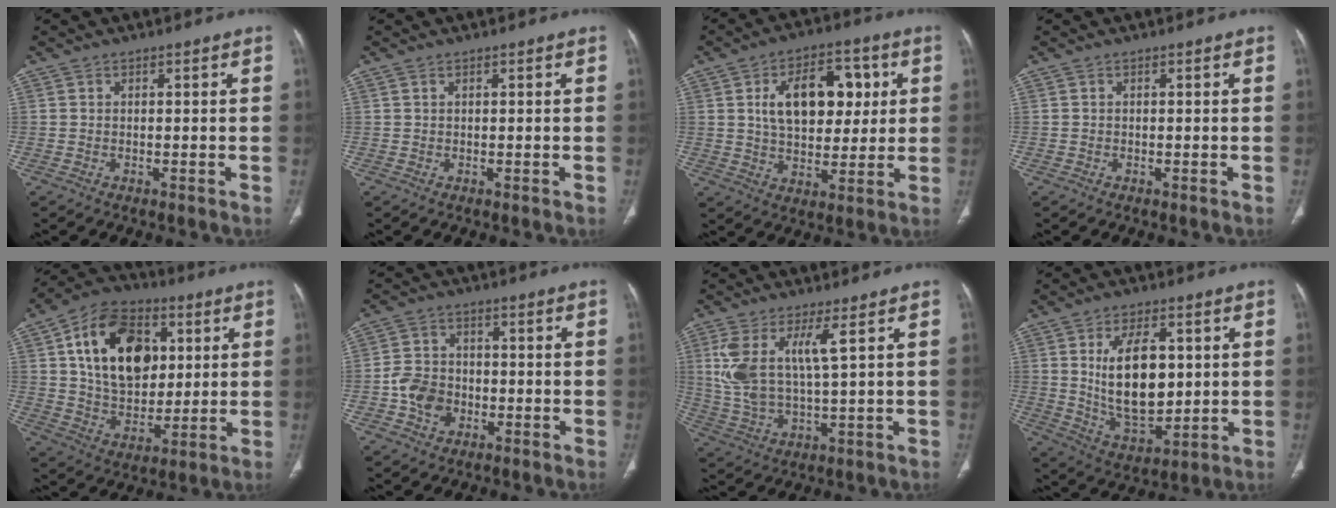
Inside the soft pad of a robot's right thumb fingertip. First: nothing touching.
{"total": 0.0}
{"total": 15.4, "force": [3.6, 9.4, 11.7], "torque": [-0.142, 0.006, 0.059]}
{"total": 0.0}
{"total": 20.7, "force": [5.6, 13.9, 14.2], "torque": [-0.203, -0.007, 0.096]}
{"total": 7.3, "force": [-2.0, 5.9, 3.7], "torque": [-0.046, 0.016, -0.040]}
{"total": 10.6, "force": [3.5, 3.2, 9.4], "torque": [-0.218, -0.020, 0.079]}
{"total": 15.1, "force": [2.4, 8.4, 12.3], "torque": [-0.181, -0.021, 0.056]}